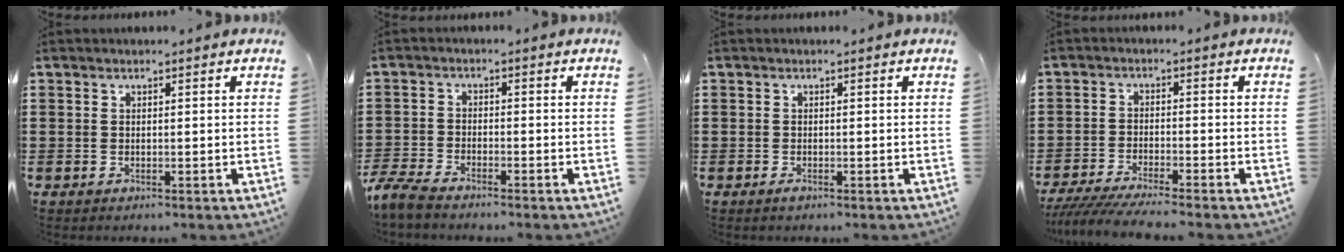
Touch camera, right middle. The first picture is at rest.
{"total": 3.7, "force": [-3.4, 0.4, 1.4], "torque": [-0.054, -0.011, -0.075]}
{"total": 0.6, "force": [-0.4, 0.2, 0.4], "torque": [-0.010, -0.007, -0.006]}
{"total": 4.3, "force": [-4.0, -0.1, 1.6], "torque": [-0.042, -0.016, -0.081]}